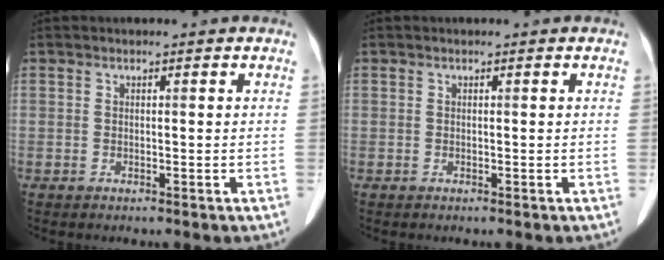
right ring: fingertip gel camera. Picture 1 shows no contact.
{"total": 0.0}